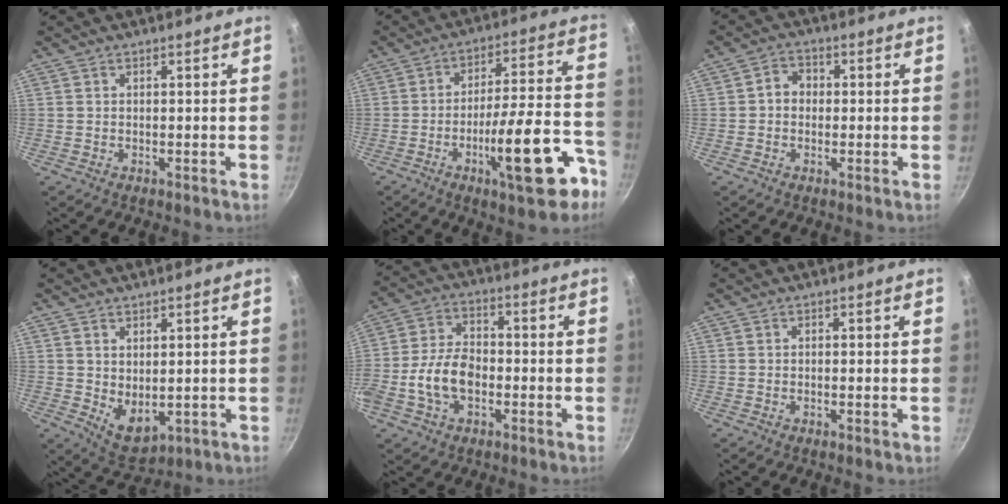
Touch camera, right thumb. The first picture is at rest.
{"total": 17.9, "force": [-8.4, 5.0, 15.0], "torque": [-0.192, 0.054, -0.121]}
{"total": 3.7, "force": [-0.2, 3.1, 1.8], "torque": [-0.012, 0.010, -0.012]}
{"total": 6.1, "force": [1.0, 3.8, 4.6], "torque": [-0.061, -0.024, 0.036]}
{"total": 10.5, "force": [-2.8, 6.7, 7.5], "torque": [-0.129, 0.031, -0.061]}
{"total": 0.7, "force": [-0.2, 0.1, 0.6], "torque": [-0.012, 0.001, -0.005]}